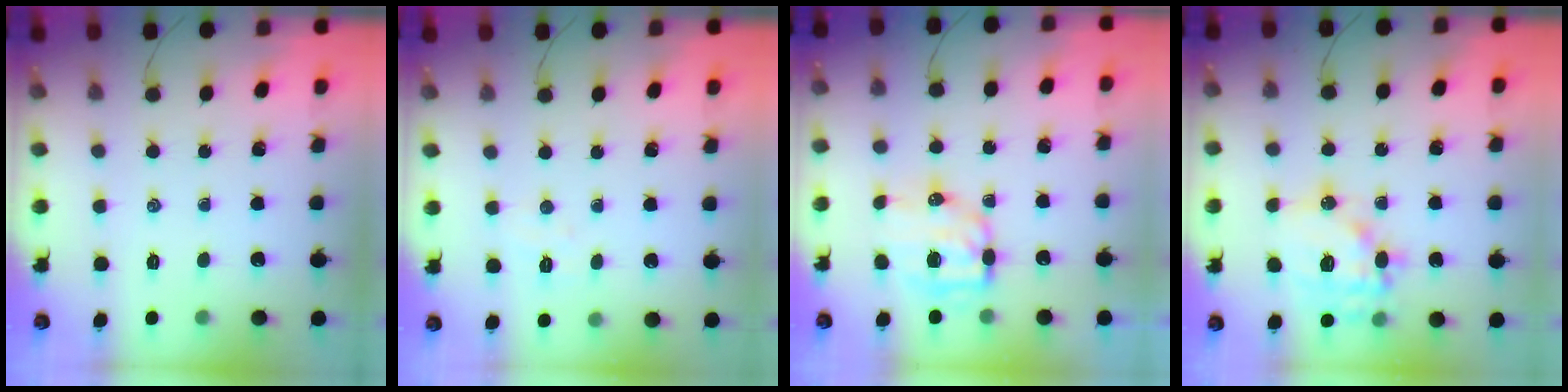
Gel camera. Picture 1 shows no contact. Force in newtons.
{"total": 3.7, "press": 3.6, "slide": 0.9}
{"total": 9.6, "press": 9.4, "slide": 1.8}
{"total": 15.5, "press": 15.2, "slide": 3.1}